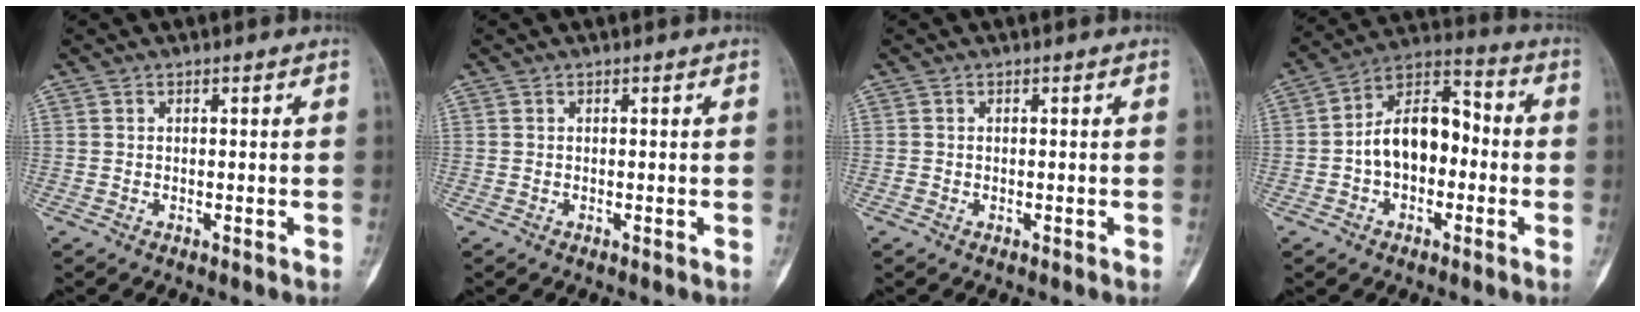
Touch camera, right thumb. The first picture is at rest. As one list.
[{"total": 0.0}, {"total": 0.0}, {"total": 13.2, "force": [-1.6, 8.4, 10.1], "torque": [-0.145, 0.048, -0.036]}]